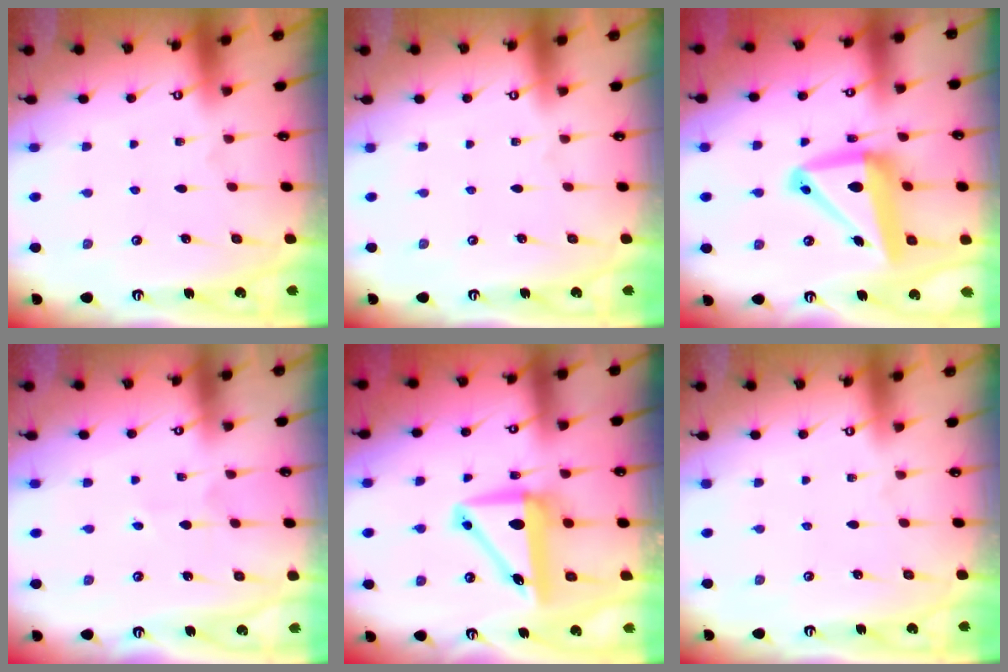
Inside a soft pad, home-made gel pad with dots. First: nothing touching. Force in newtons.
{"total": 0.0}
{"total": 15.6, "press": 15.3, "slide": 2.9}
{"total": 2.9, "press": 2.8, "slide": 0.4}
{"total": 10.1, "press": 9.9, "slide": 1.9}
{"total": 0.0}